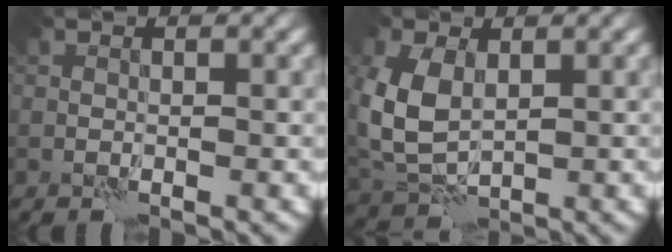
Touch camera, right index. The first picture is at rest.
{"total": 6.1, "force": [1.1, 4.0, 4.5], "torque": [-0.117, -0.001, 0.021]}